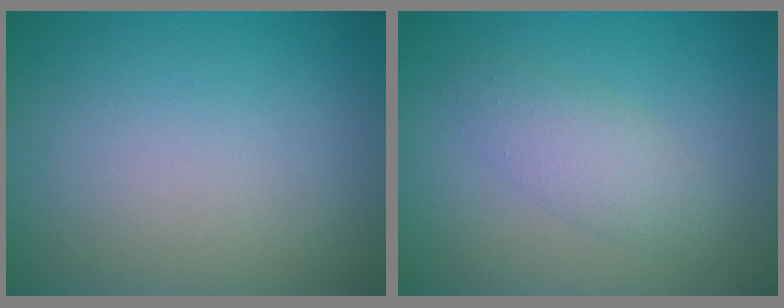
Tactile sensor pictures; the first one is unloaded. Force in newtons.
{"total": 2.6, "press": 2.6, "slide": 0.1}